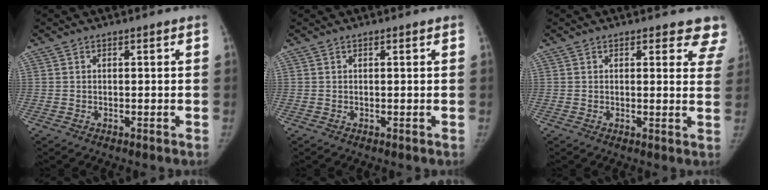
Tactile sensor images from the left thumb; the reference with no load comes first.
{"total": 0.0}
{"total": 6.8, "force": [6.0, 2.5, 2.1], "torque": [0.022, -0.026, 0.041]}